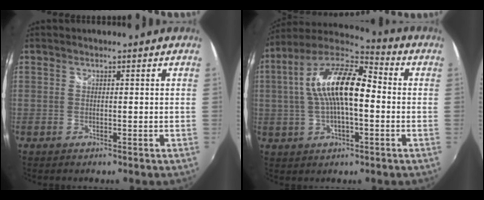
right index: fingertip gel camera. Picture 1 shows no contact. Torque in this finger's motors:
{"motor_torque": [1.46, -0.58, 1.05, 0.21]}